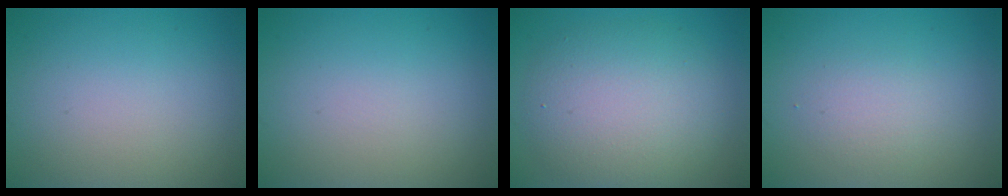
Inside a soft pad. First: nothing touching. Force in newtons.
{"total": 0.0}
{"total": 6.7, "press": 6.7, "slide": 0.3}
{"total": 1.7, "press": 1.7, "slide": 0.1}